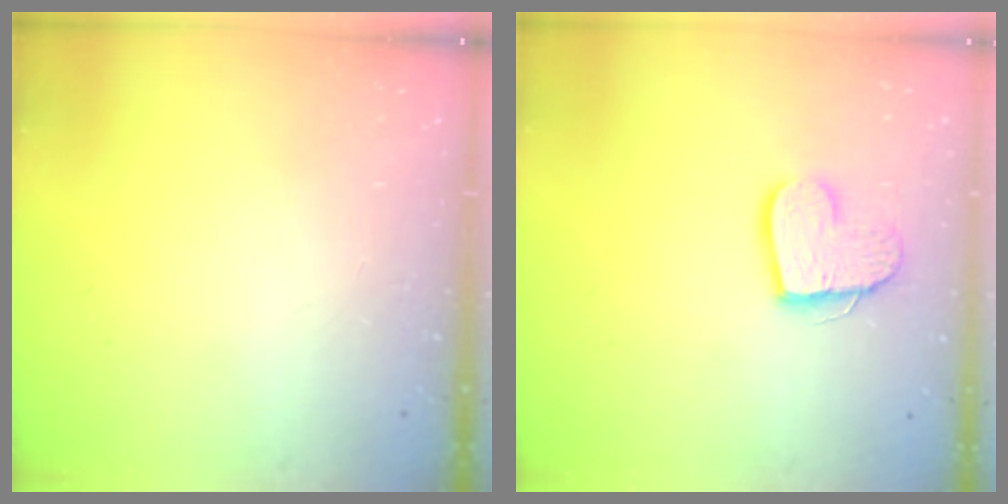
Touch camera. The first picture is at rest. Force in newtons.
{"total": 11.8, "press": 11.7, "slide": 1.2}